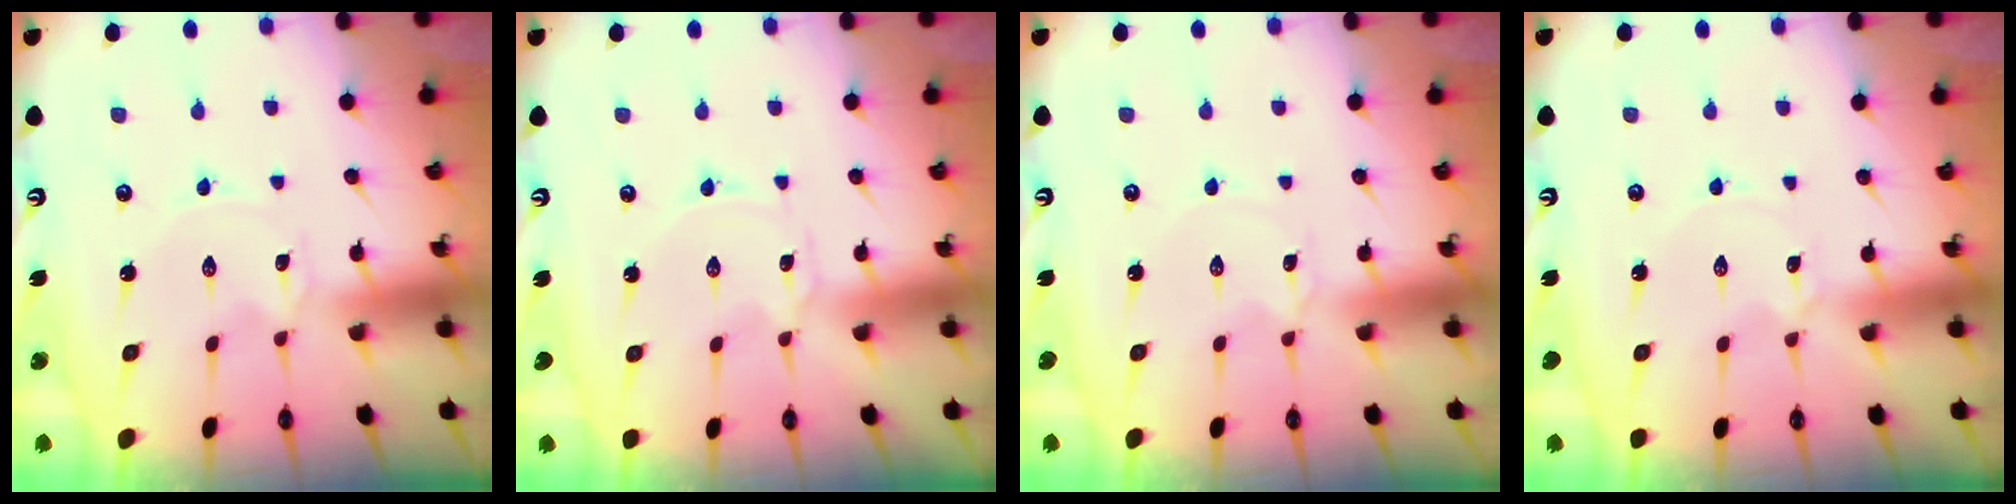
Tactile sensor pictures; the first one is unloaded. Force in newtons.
{"total": 0.0}
{"total": 1.6, "press": 1.6, "slide": 0.3}
{"total": 1.2, "press": 1.2, "slide": 0.2}